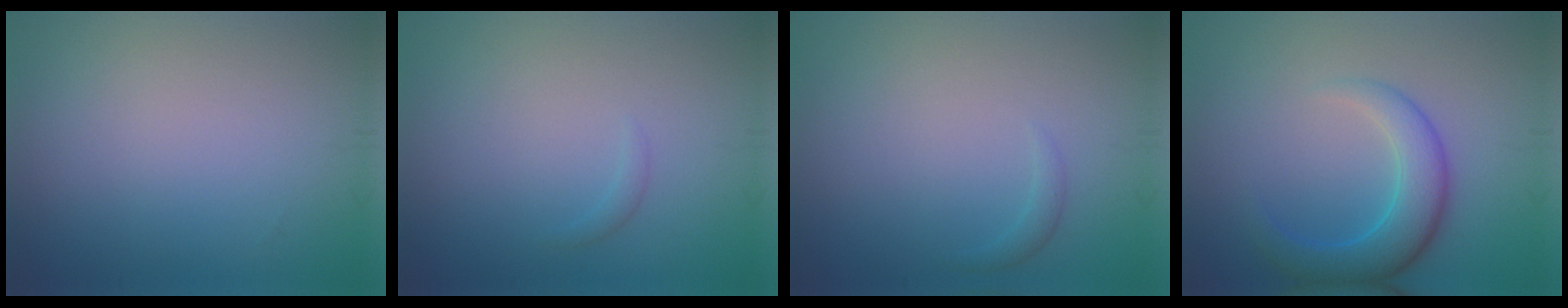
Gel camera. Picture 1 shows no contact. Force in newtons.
{"total": 0.6, "press": 0.6, "slide": 0.0}
{"total": 0.7, "press": 0.7, "slide": 0.1}
{"total": 4.8, "press": 4.7, "slide": 0.2}